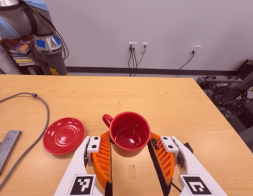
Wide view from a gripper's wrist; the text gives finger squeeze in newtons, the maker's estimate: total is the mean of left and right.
{"total": 6.4, "left": 6.6, "right": 6.2}